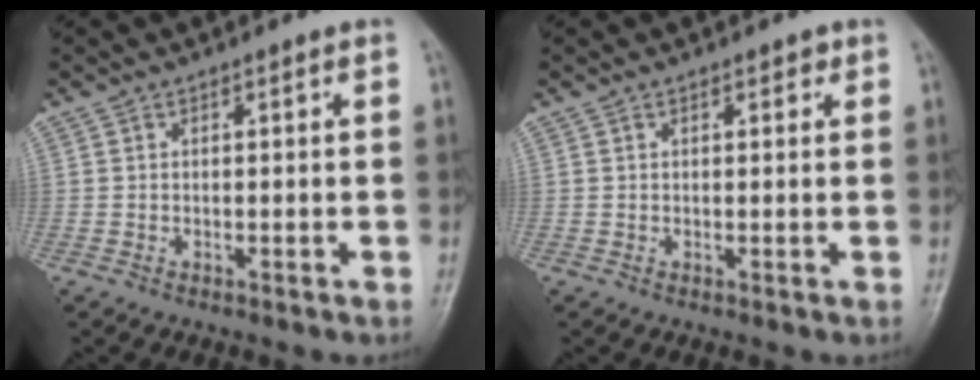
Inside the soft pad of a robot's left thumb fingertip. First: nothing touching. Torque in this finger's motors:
{"motor_torque": [0.12, 0.18, 0.06, 0.06, -0.01]}